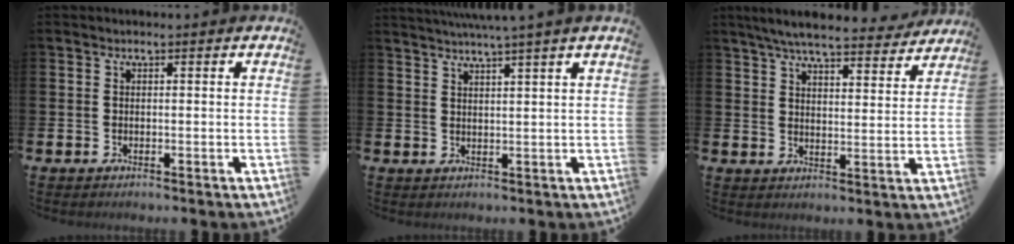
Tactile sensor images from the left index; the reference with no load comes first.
{"total": 3.1, "force": [2.7, -1.3, 0.7], "torque": [-0.024, -0.009, 0.050]}
{"total": 6.5, "force": [6.1, 0.8, 2.1], "torque": [-0.053, -0.035, 0.106]}